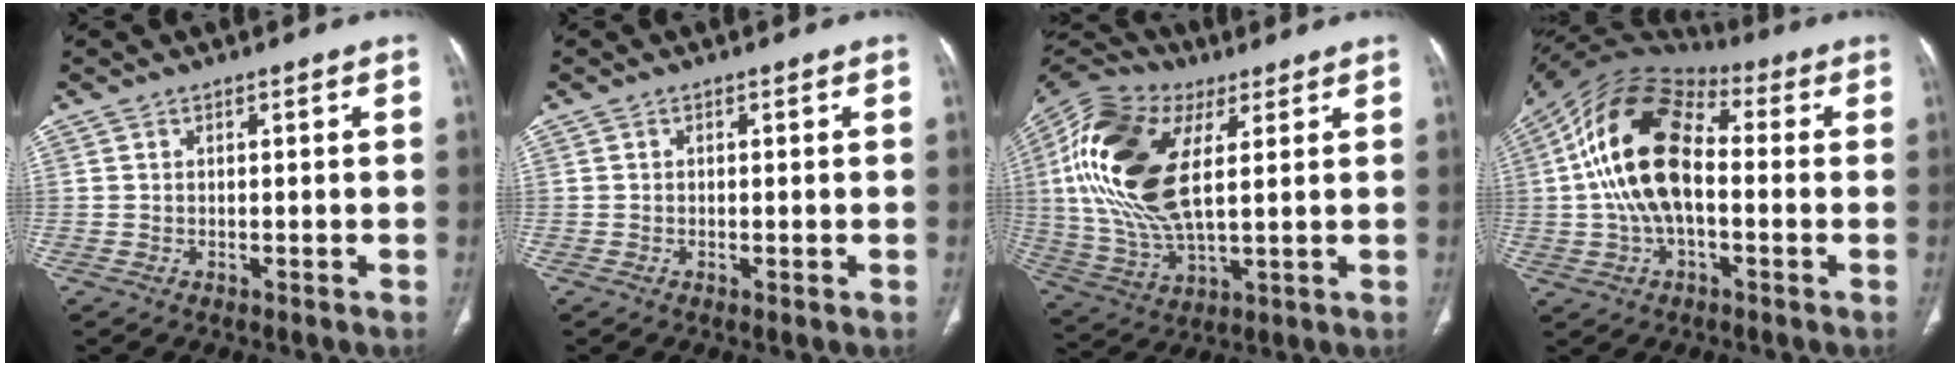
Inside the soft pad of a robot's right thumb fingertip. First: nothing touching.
{"total": 0.5, "force": [-0.2, 0.2, 0.5], "torque": [-0.011, -0.002, -0.004]}
{"total": 22.0, "force": [5.7, 11.0, 18.1], "torque": [-0.373, -0.005, 0.099]}
{"total": 18.0, "force": [0.3, 10.1, 14.9], "torque": [-0.284, 0.036, -0.002]}